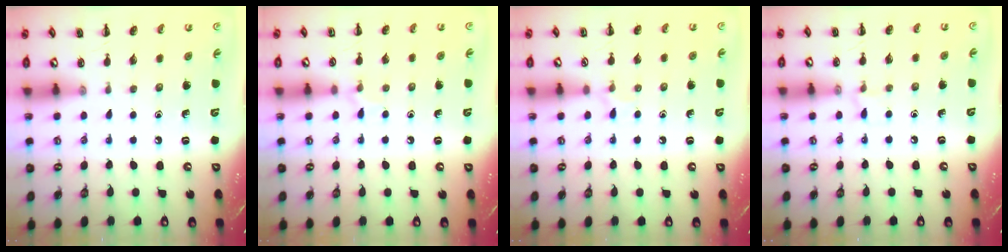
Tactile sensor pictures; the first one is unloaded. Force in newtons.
{"total": 5.4, "press": 5.2, "slide": 1.7}
{"total": 5.2, "press": 4.9, "slide": 1.8}
{"total": 4.0, "press": 3.8, "slide": 1.3}